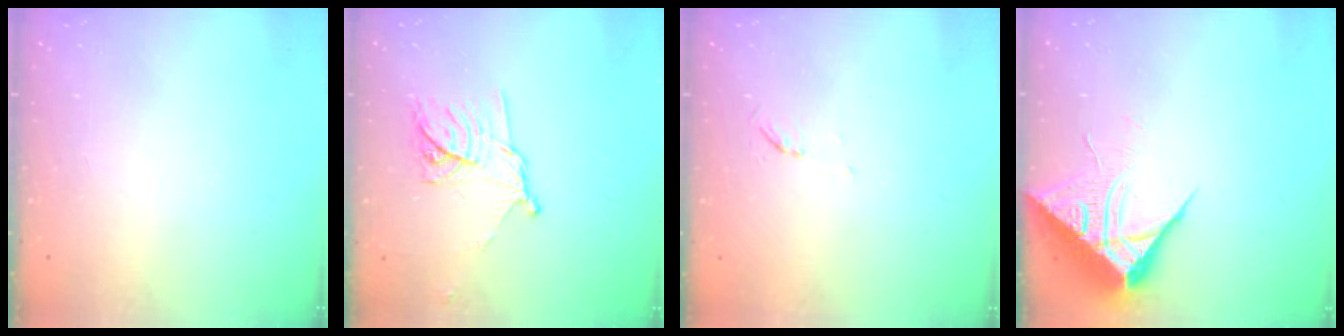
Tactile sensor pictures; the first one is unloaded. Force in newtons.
{"total": 11.3, "press": 11.3, "slide": 0.7}
{"total": 3.5, "press": 3.4, "slide": 0.5}
{"total": 10.0, "press": 10.0, "slide": 0.6}